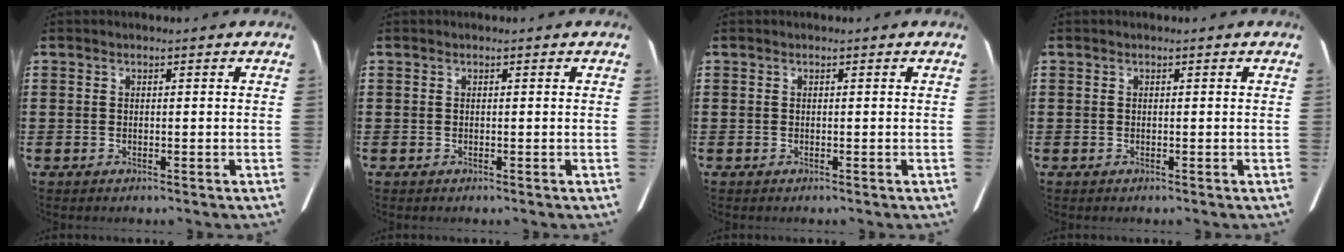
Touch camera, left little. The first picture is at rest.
{"total": 0.0}
{"total": 0.0}
{"total": 0.0}